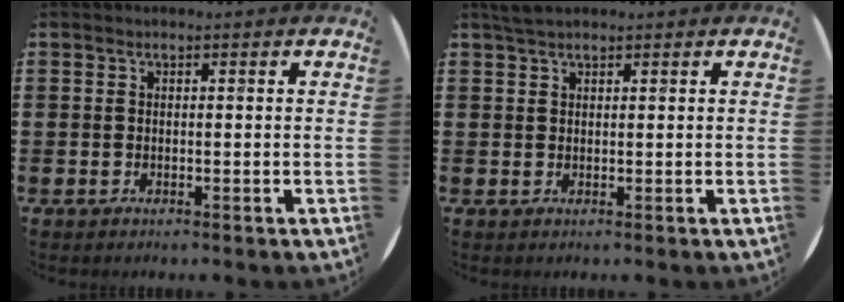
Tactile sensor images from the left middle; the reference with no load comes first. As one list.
[{"total": 1.6, "force": [1.4, 0.3, 0.7], "torque": [-0.016, 0.005, 0.026]}]